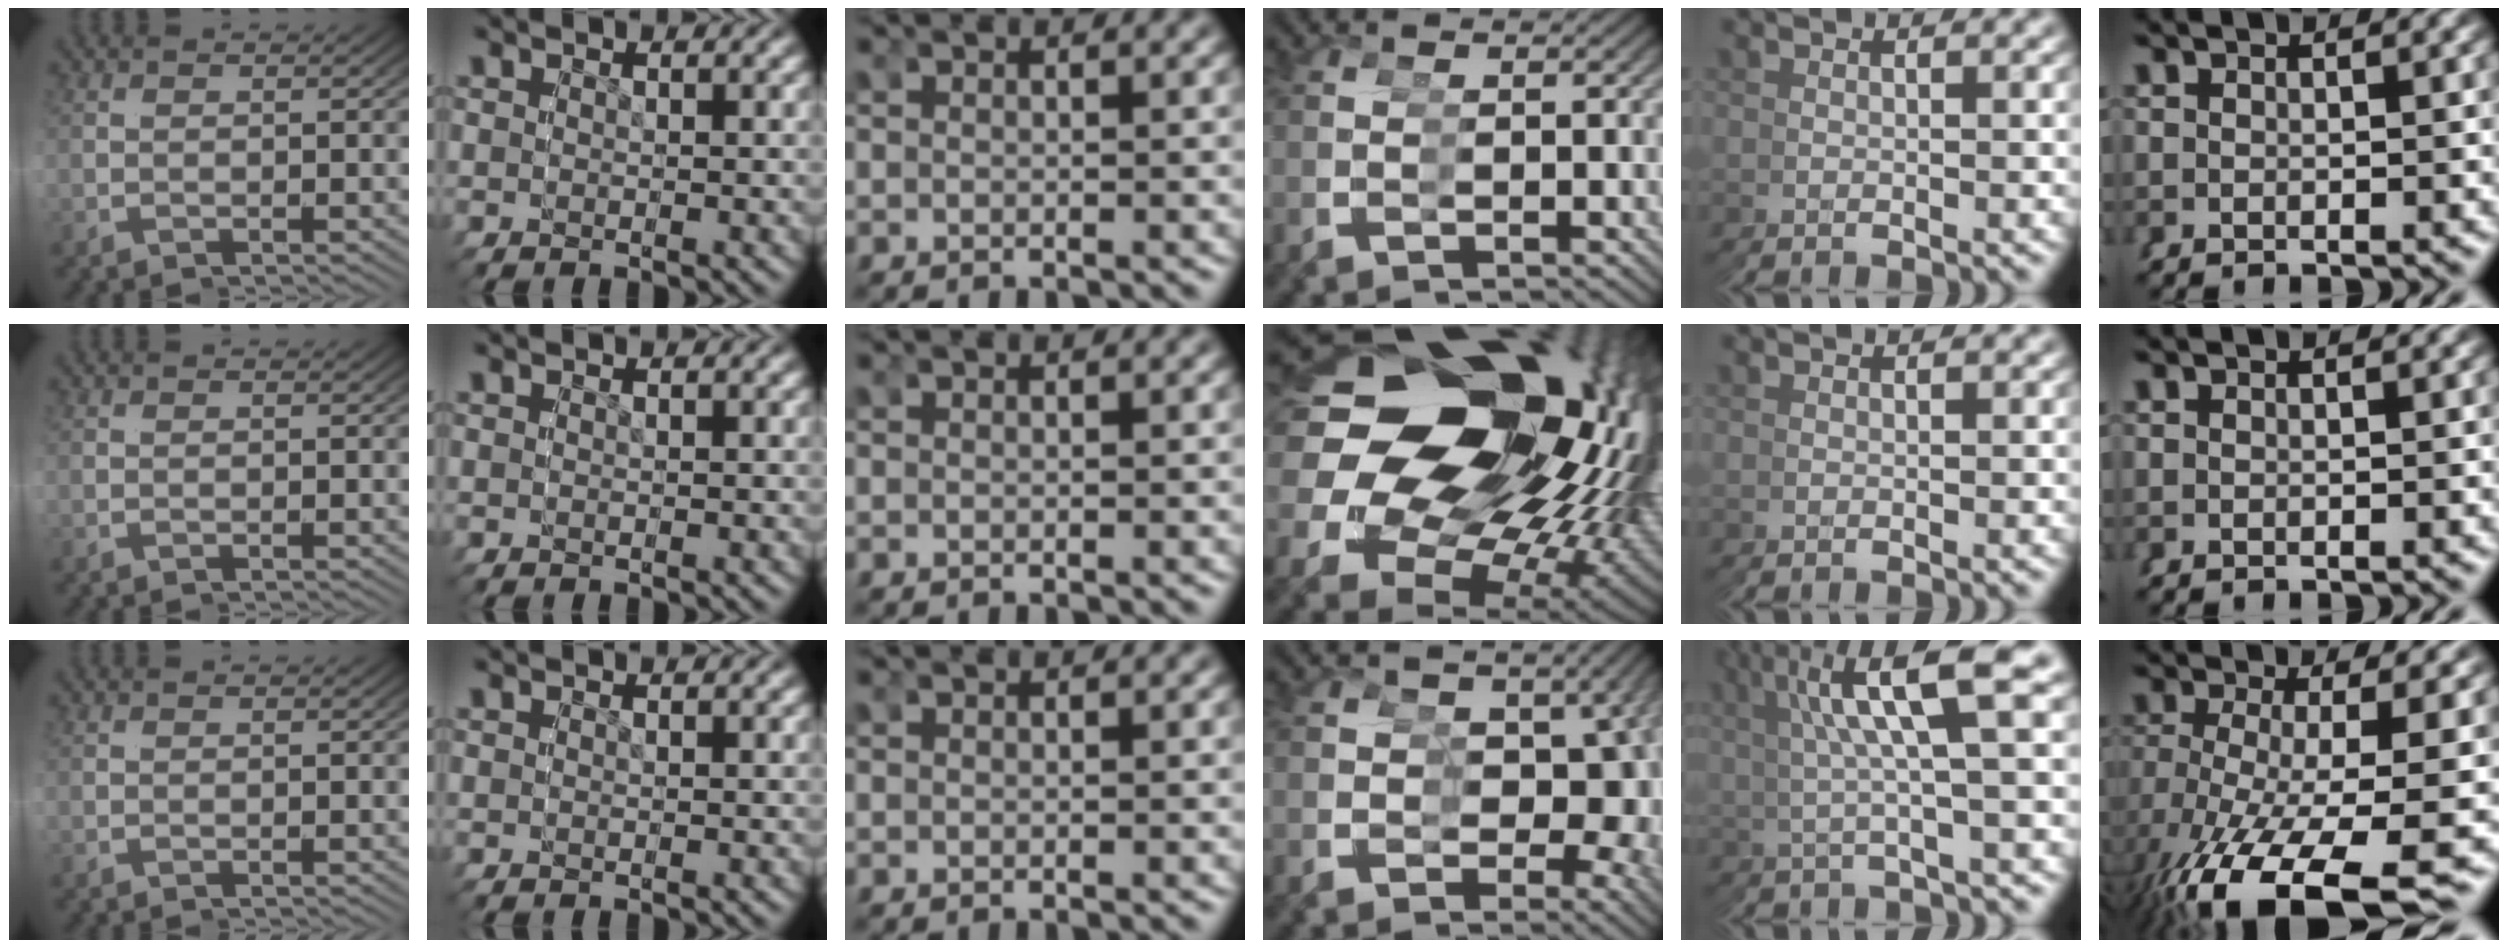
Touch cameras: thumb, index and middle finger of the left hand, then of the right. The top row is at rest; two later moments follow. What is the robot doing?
{"motion": "grasp_and_lifting", "object": "legos"}